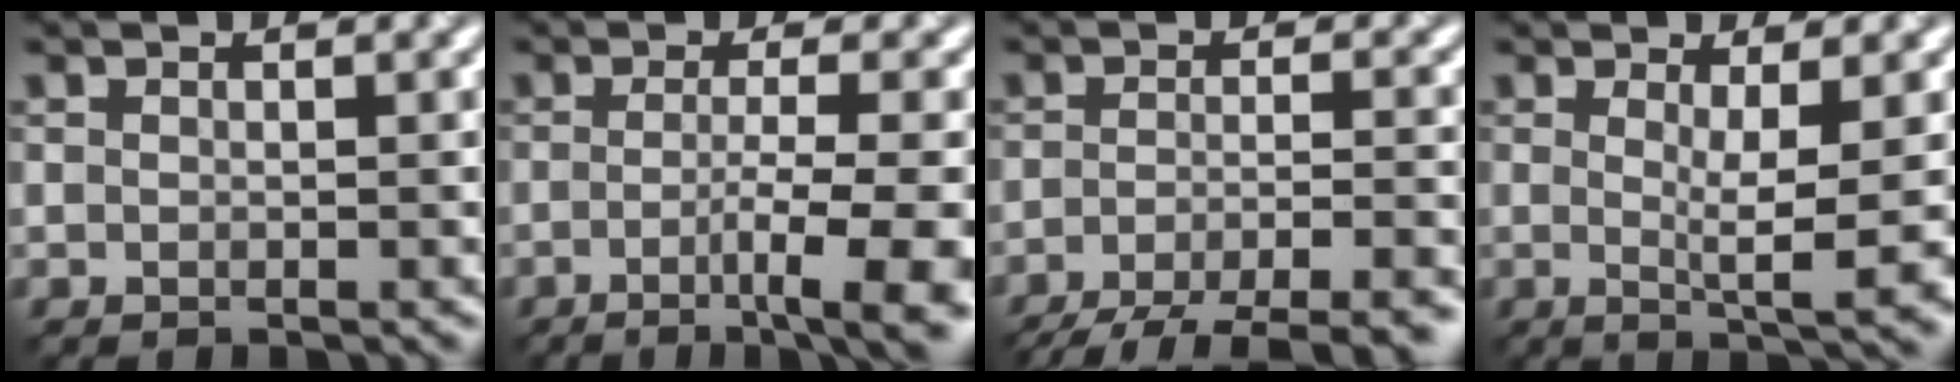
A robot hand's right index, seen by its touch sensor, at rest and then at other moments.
{"total": 7.8, "force": [-2.6, 1.8, 7.1], "torque": [-0.090, -0.006, -0.040]}
{"total": 8.8, "force": [-7.1, 1.9, 4.9], "torque": [-0.072, -0.016, -0.104]}
{"total": 5.0, "force": [0.1, 0.9, 4.9], "torque": [-0.071, -0.009, 0.003]}